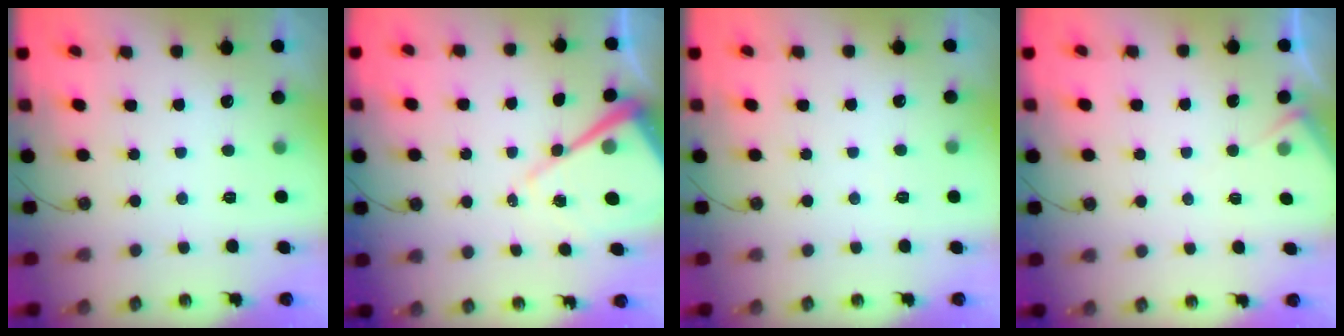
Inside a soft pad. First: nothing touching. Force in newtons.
{"total": 12.3, "press": 12.2, "slide": 1.0}
{"total": 2.6, "press": 2.6, "slide": 0.5}
{"total": 4.0, "press": 4.0, "slide": 0.4}